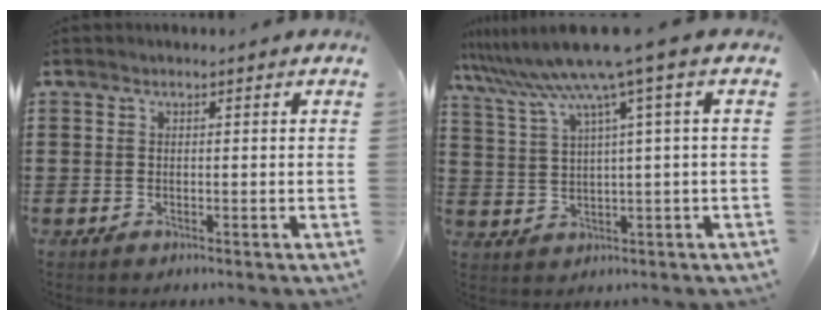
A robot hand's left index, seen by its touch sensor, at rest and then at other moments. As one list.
[{"total": 8.9, "force": [5.1, -0.4, 7.3], "torque": [-0.172, -0.035, 0.078]}]